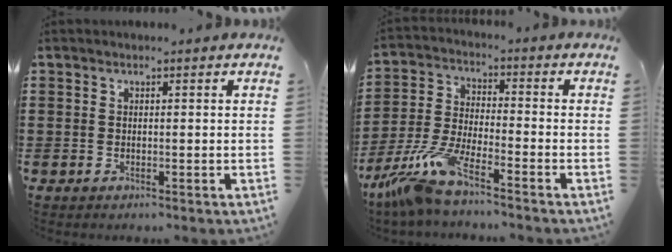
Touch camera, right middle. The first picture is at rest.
{"total": 8.4, "force": [-7.0, 0.6, 4.6], "torque": [-0.117, -0.011, -0.143]}